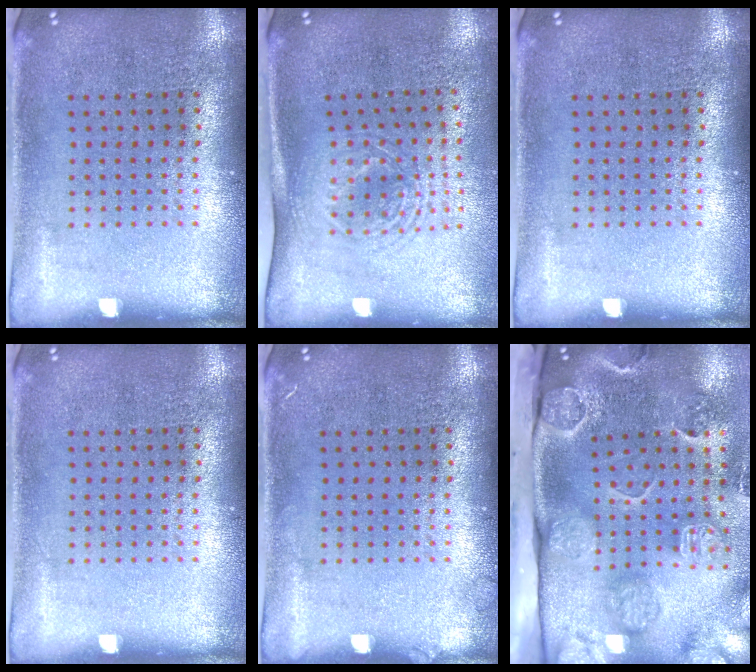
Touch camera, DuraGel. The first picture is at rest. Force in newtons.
{"total": 1.7, "press": 1.3, "slide": 1.1}
{"total": 0.0}
{"total": 0.0}
{"total": 0.6, "press": 0.5, "slide": 0.1}
{"total": 4.5, "press": 3.4, "slide": 3.0}